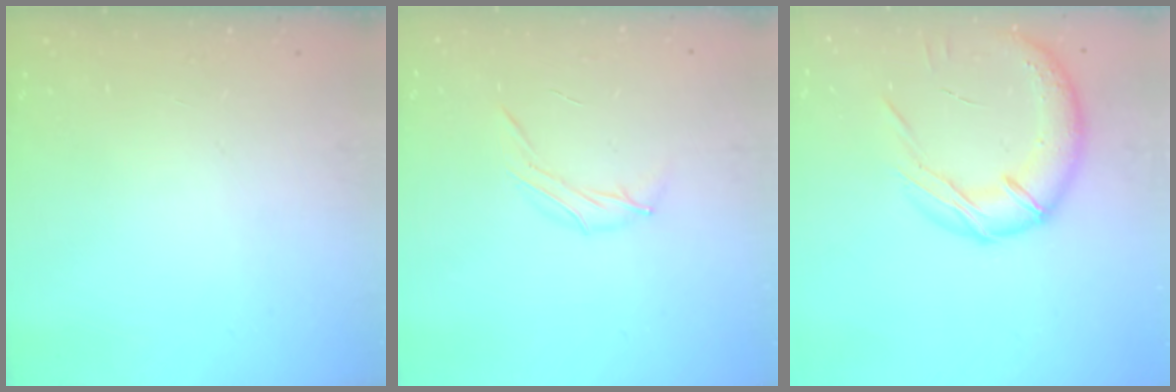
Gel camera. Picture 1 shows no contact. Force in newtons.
{"total": 6.8, "press": 6.8, "slide": 0.5}
{"total": 17.2, "press": 16.9, "slide": 3.1}